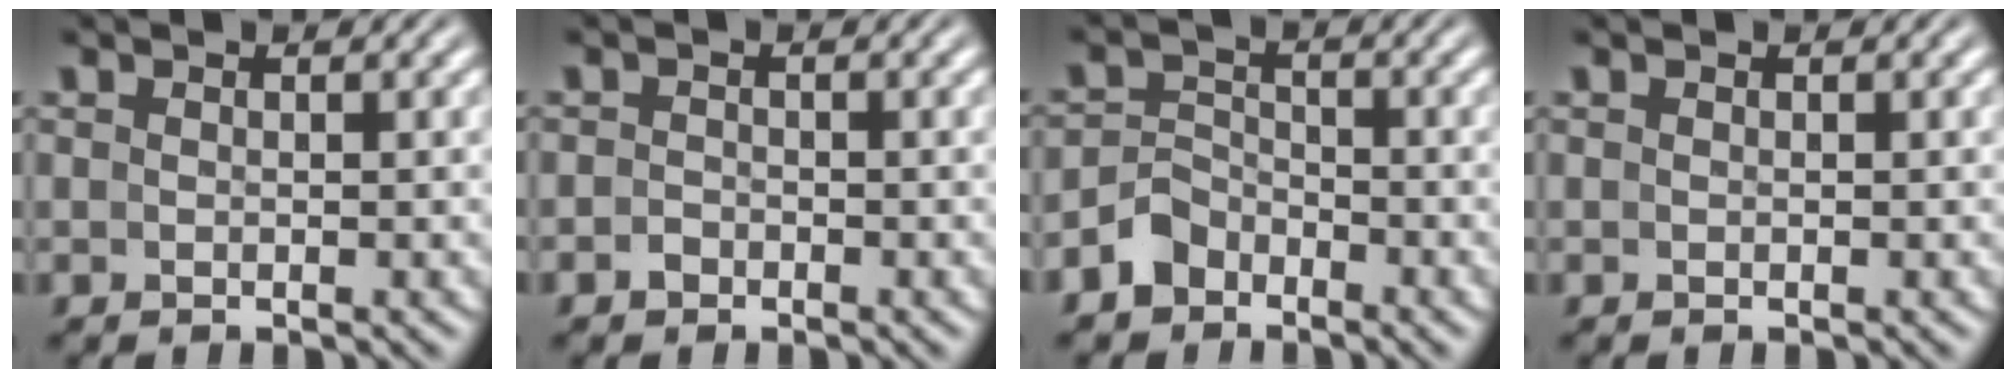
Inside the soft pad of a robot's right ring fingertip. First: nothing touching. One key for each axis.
{"total": 1.1, "fx": -1.0, "fy": 0.4, "fz": -0.1, "tx": -0.003, "ty": -0.011, "tz": -0.012}
{"total": 4.0, "fx": -3.0, "fy": 2.4, "fz": 0.9, "tx": -0.018, "ty": -0.012, "tz": -0.048}
{"total": 0.0}